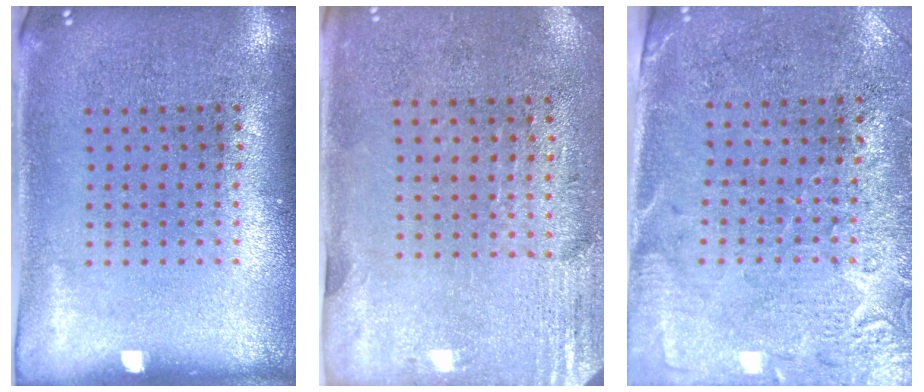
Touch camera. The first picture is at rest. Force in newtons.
{"total": 2.8, "press": 2.5, "slide": 1.4}
{"total": 2.8, "press": 2.5, "slide": 1.3}